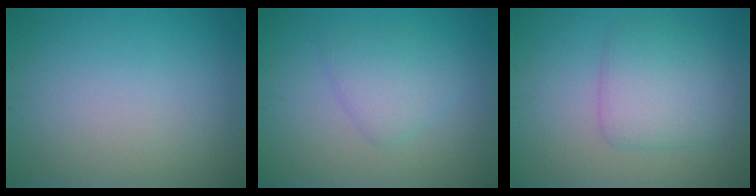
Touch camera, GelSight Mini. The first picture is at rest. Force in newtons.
{"total": 2.6, "press": 2.6, "slide": 0.2}
{"total": 4.2, "press": 4.2, "slide": 0.1}